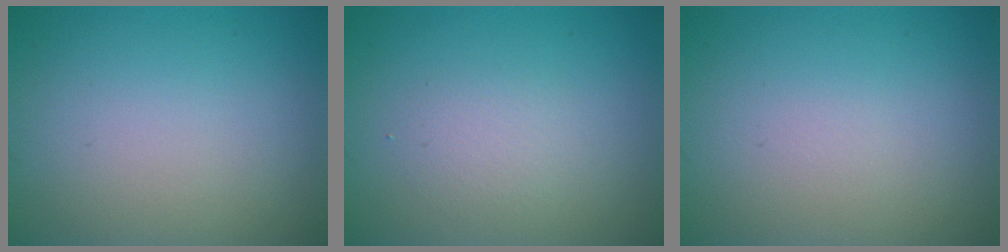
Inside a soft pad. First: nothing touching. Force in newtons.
{"total": 1.6, "press": 1.6, "slide": 0.2}
{"total": 0.0}